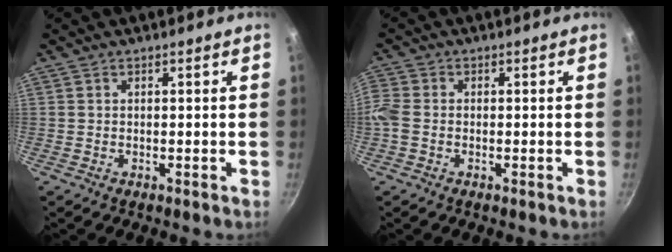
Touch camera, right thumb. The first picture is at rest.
{"total": 3.6, "force": [-1.1, 2.6, 2.1], "torque": [-0.053, 0.004, -0.034]}